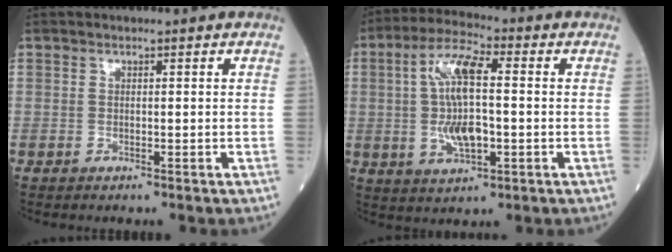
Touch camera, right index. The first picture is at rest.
{"total": 10.5, "force": [0.2, 3.0, 10.1], "torque": [-0.200, 0.007, 0.002]}